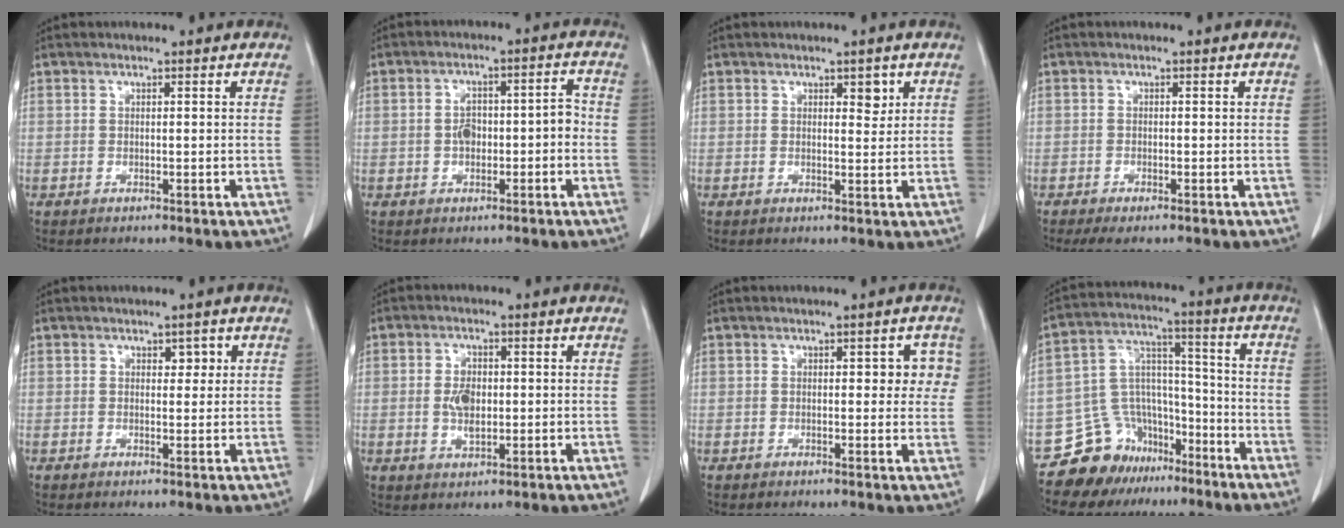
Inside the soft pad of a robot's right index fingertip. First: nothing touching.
{"total": 5.3, "force": [-1.1, 2.5, 4.5], "torque": [-0.075, 0.028, -0.015]}
{"total": 2.0, "force": [1.1, 1.0, 1.4], "torque": [-0.014, -0.004, 0.016]}
{"total": 3.1, "force": [-2.4, 0.7, 1.9], "torque": [-0.029, -0.009, -0.032]}
{"total": 1.7, "force": [0.7, 1.1, 1.2], "torque": [-0.010, 0.001, 0.009]}
{"total": 4.4, "force": [-0.1, 2.4, 3.7], "torque": [-0.074, 0.001, 0.000]}
{"total": 3.0, "force": [0.7, 0.8, 2.7], "torque": [-0.030, 0.002, 0.006]}
{"total": 11.7, "force": [-8.6, 7.8, 1.3], "torque": [-0.023, 0.081, -0.138]}